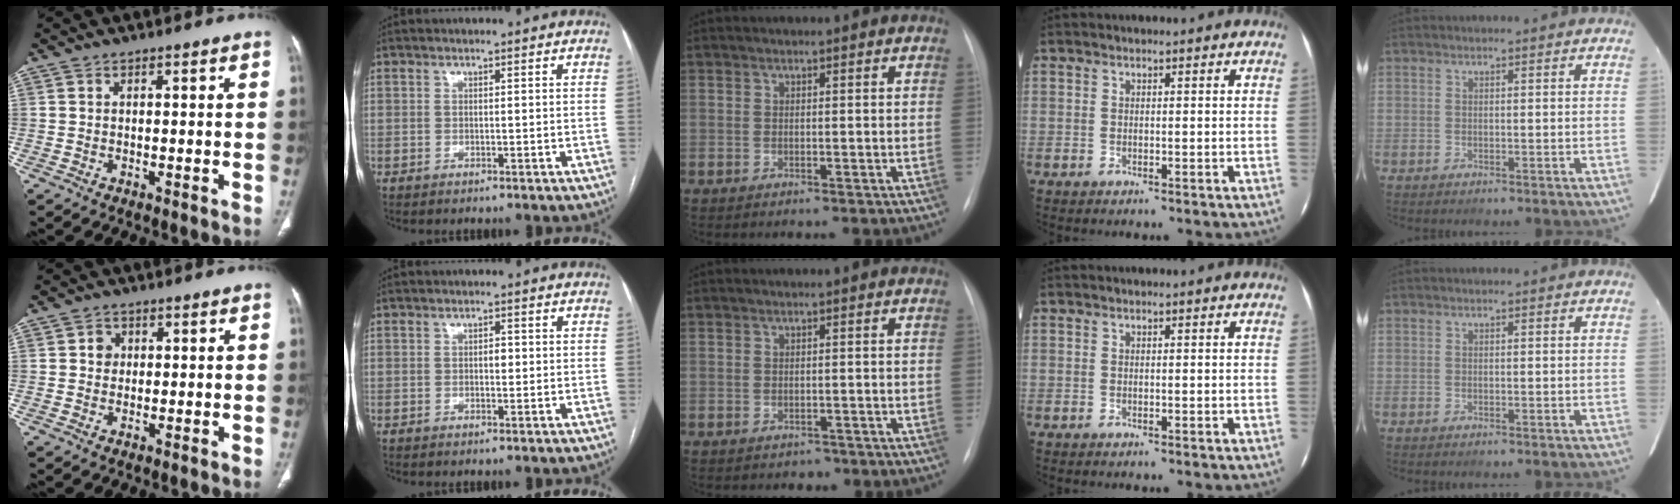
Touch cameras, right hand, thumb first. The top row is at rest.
{"thumb": {"total": 2.1, "force": [0.4, 1.9, 0.8], "torque": [0.000, 0.002, 0.004]}, "index": {"total": 1.3, "force": [0.0, 0.7, 1.1], "torque": [-0.016, 0.001, 0.000]}, "middle": {"total": 1.3, "force": [-0.9, 0.9, 0.0], "torque": [-0.002, 0.002, -0.012]}}